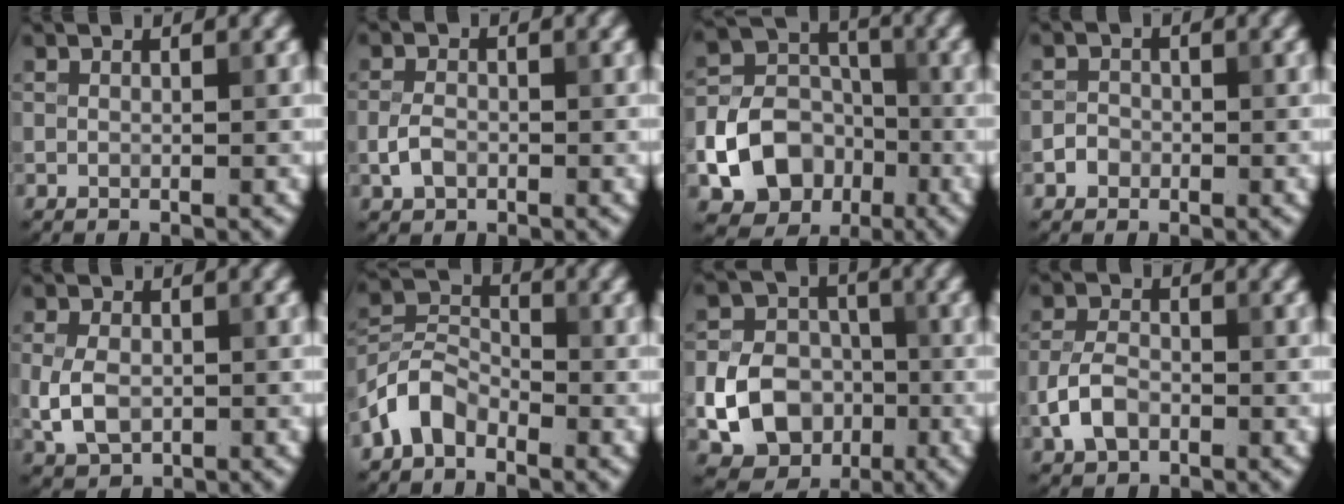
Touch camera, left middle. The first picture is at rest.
{"total": 2.0, "force": [-0.6, 1.4, 1.3], "torque": [-0.028, 0.002, -0.017]}
{"total": 9.8, "force": [-3.7, 7.8, 4.6], "torque": [-0.076, -0.016, -0.083]}
{"total": 1.3, "force": [-0.6, 1.1, 0.3], "torque": [0.003, 0.003, -0.012]}
{"total": 3.7, "force": [-0.5, 2.6, 2.6], "torque": [-0.055, -0.003, -0.010]}
{"total": 4.2, "force": [-2.7, 2.6, 1.9], "torque": [-0.041, 0.010, -0.065]}
{"total": 7.1, "force": [-2.0, 5.9, 3.6], "torque": [-0.048, -0.003, -0.036]}
{"total": 3.4, "force": [-1.4, 2.3, 2.2], "torque": [-0.045, 0.003, -0.034]}